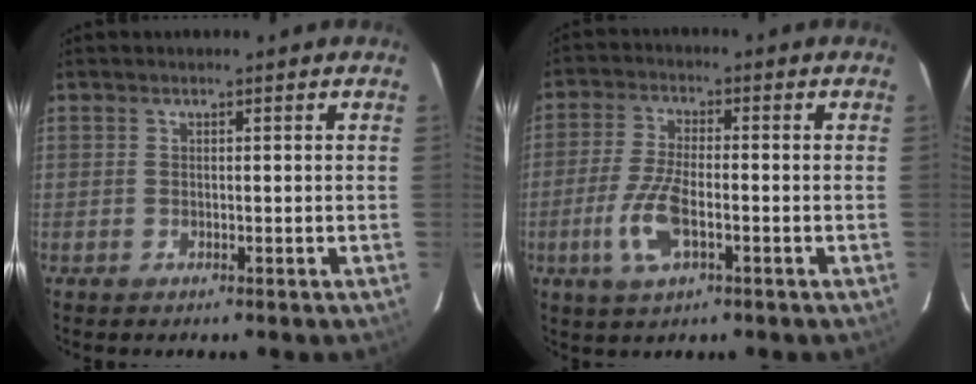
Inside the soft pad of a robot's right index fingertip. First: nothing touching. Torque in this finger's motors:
{"motor_torque": [0.33, 0.00, 0.14, 0.05]}